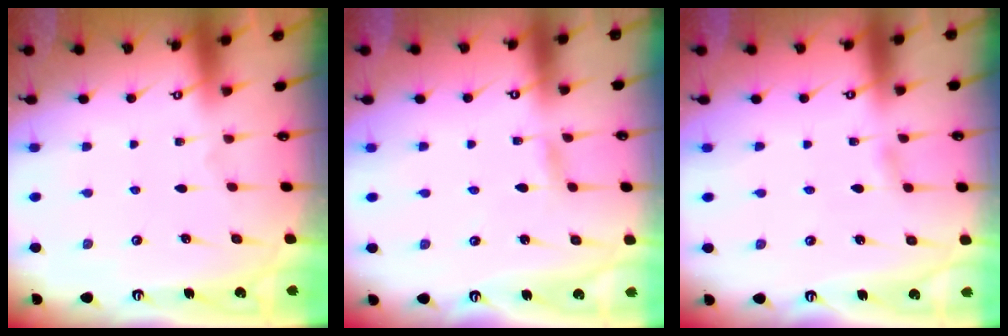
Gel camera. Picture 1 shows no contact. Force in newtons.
{"total": 1.6, "press": 1.6, "slide": 0.2}
{"total": 2.6, "press": 2.6, "slide": 0.3}